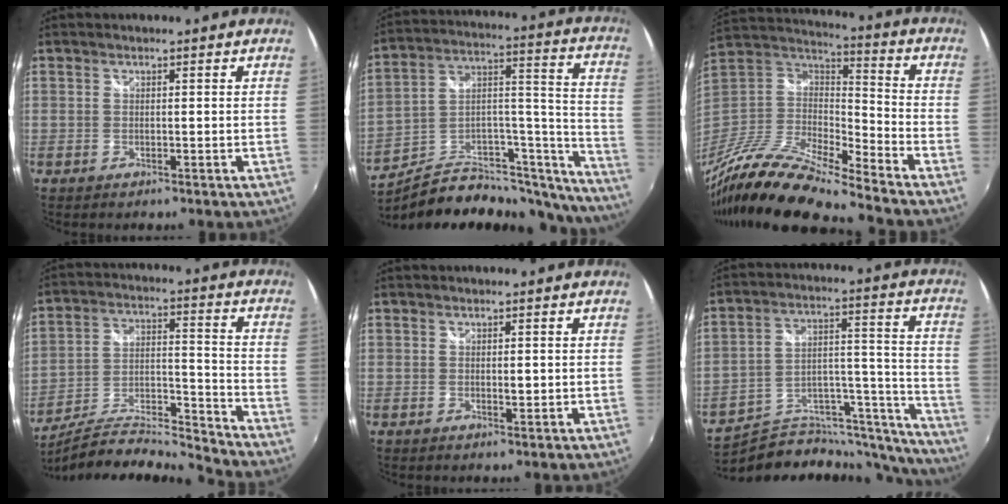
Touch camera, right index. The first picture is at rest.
{"total": 26.2, "force": [-20.5, 10.7, 12.3], "torque": [-0.143, 0.055, -0.299]}
{"total": 20.0, "force": [-15.5, 2.8, 12.3], "torque": [-0.240, -0.026, -0.303]}
{"total": 15.0, "force": [-14.2, -1.1, 4.4], "torque": [-0.081, -0.006, -0.247]}
{"total": 1.2, "force": [0.0, 0.6, 1.1], "torque": [-0.016, -0.001, 0.001]}
{"total": 22.2, "force": [-20.1, 6.4, 7.0], "torque": [-0.064, 0.049, -0.294]}